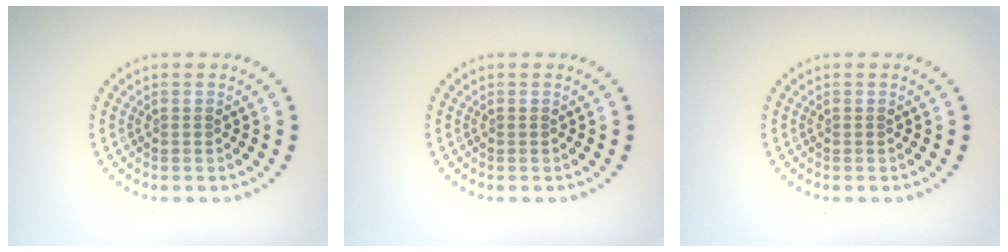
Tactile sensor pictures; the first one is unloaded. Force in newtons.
{"total": 0.0}
{"total": 0.0}